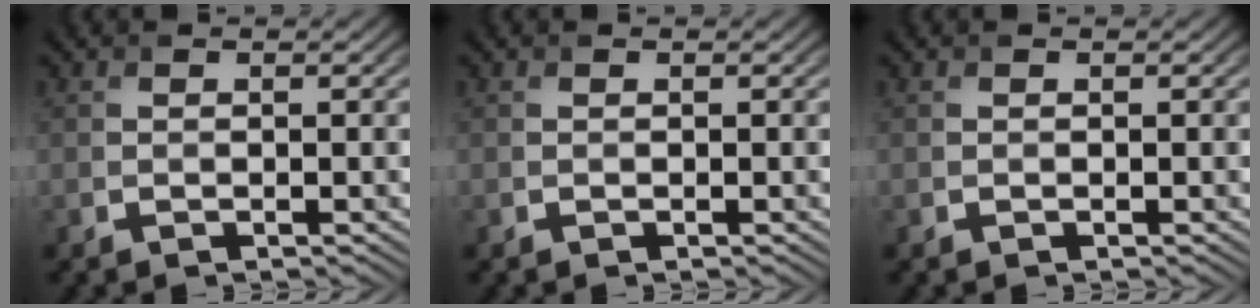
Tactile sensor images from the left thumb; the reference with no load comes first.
{"total": 0.0}
{"total": 0.0}